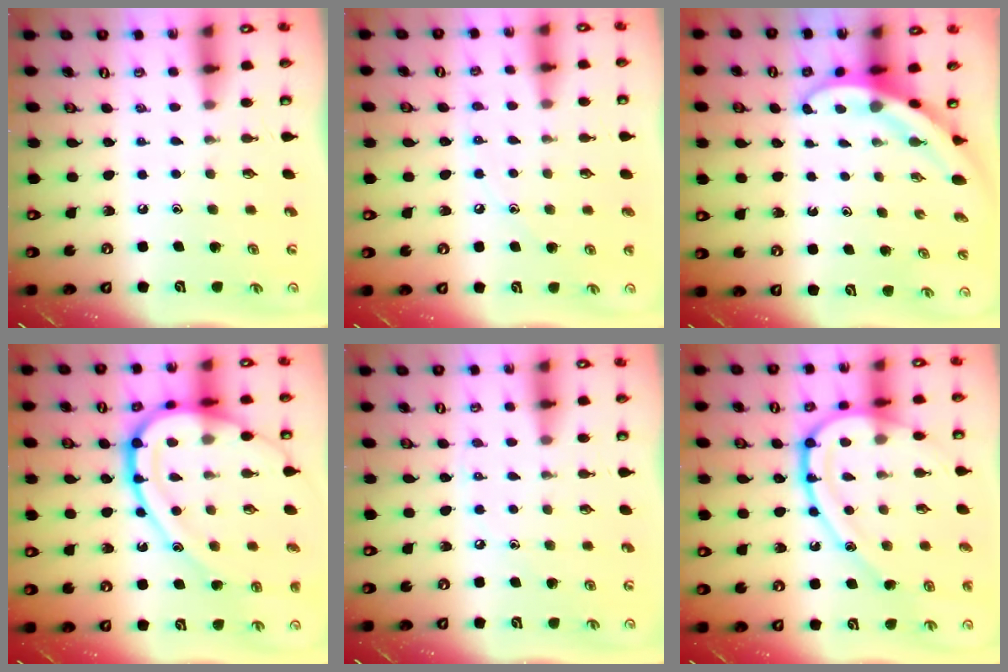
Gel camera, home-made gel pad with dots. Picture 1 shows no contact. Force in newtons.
{"total": 5.4, "press": 5.3, "slide": 0.6}
{"total": 4.5, "press": 4.5, "slide": 0.3}
{"total": 23.0, "press": 23.0, "slide": 1.9}
{"total": 2.8, "press": 2.8, "slide": 0.3}
{"total": 17.5, "press": 17.5, "slide": 1.1}